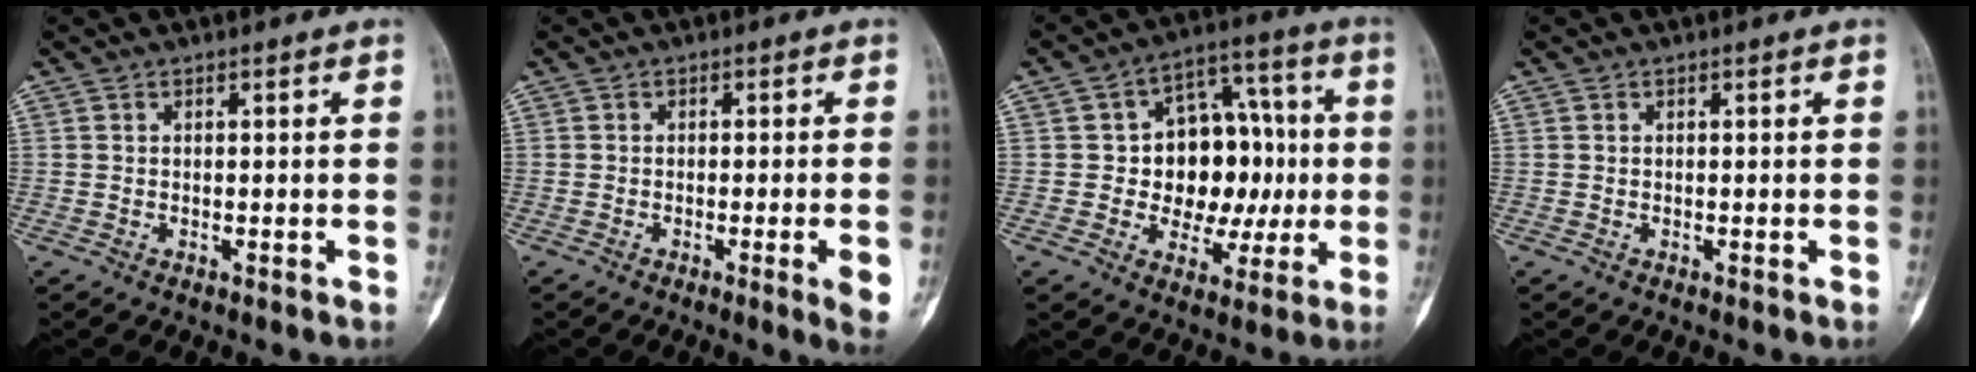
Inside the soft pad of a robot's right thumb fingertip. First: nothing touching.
{"total": 4.8, "force": [-1.8, 0.3, 4.4], "torque": [-0.056, -0.005, -0.026]}
{"total": 16.2, "force": [-0.3, 11.7, 11.2], "torque": [-0.095, 0.040, 0.001]}
{"total": 0.0}